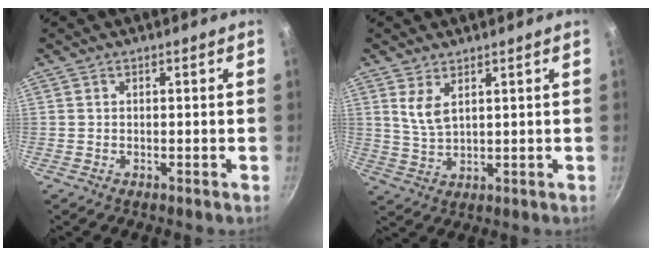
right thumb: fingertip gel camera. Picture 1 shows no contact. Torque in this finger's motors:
{"motor_torque": [0.08, -0.02, 0.66, 0.02, 0.02]}